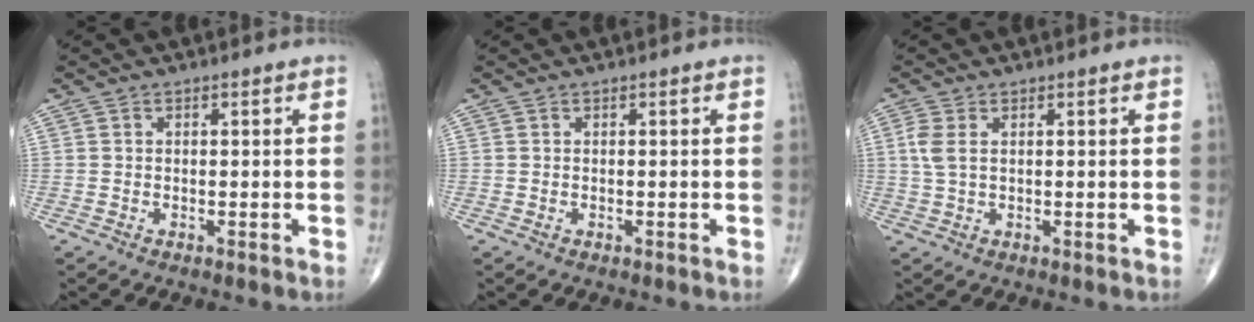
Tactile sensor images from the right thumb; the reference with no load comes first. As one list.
[{"total": 0.0}, {"total": 3.5, "force": [0.9, 1.8, 2.8], "torque": [-0.079, 0.005, 0.020]}]